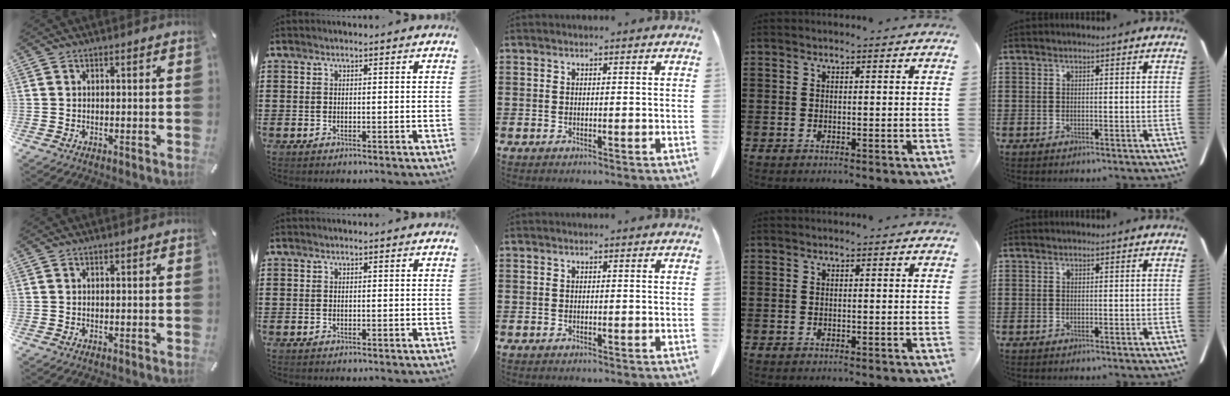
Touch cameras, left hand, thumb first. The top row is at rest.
{}